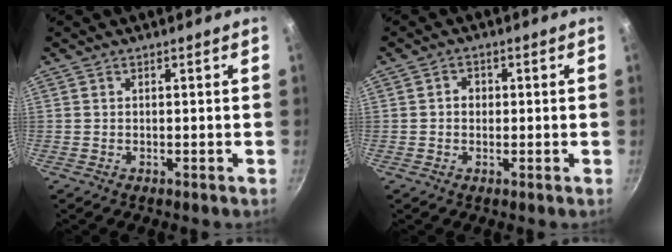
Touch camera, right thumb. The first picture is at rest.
{"total": 2.2, "force": [0.0, 2.0, 1.1], "torque": [-0.006, 0.004, -0.002]}